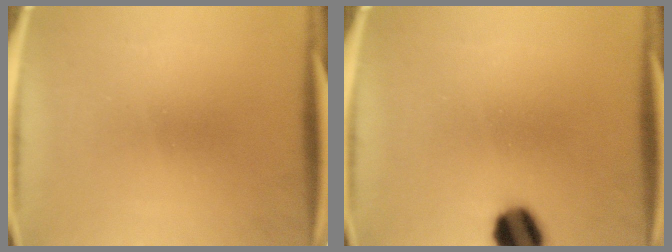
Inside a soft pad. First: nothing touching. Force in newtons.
{"total": 8.4}